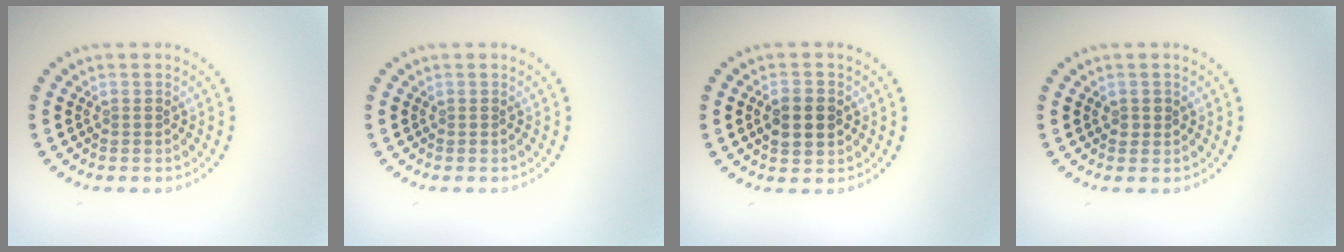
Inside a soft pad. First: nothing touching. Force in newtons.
{"total": 0.0}
{"total": 3.6, "press": 3.6, "slide": 0.2}
{"total": 0.9, "press": 0.8, "slide": 0.1}